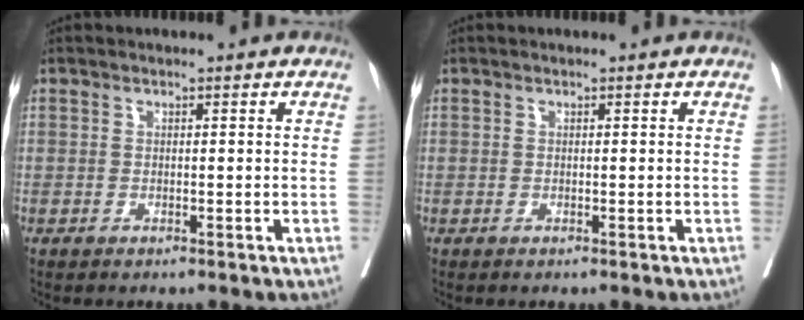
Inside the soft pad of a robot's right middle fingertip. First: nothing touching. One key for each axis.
{"total": 0.0}